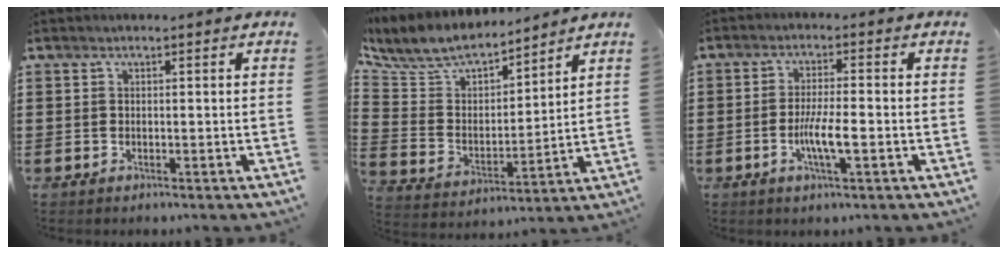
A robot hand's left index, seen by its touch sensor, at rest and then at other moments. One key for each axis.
{"total": 7.3, "fx": 6.7, "fy": 2.3, "fz": 1.8, "tx": -0.075, "ty": -0.044, "tz": 0.116}
{"total": 5.4, "fx": -1.4, "fy": 0.8, "fz": 5.1, "tx": -0.100, "ty": -0.003, "tz": -0.029}